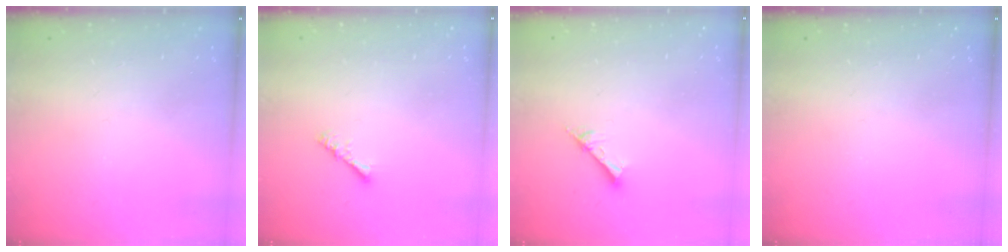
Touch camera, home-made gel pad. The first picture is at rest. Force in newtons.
{"total": 2.4, "press": 2.4, "slide": 0.3}
{"total": 3.7, "press": 3.7, "slide": 0.3}
{"total": 0.0}